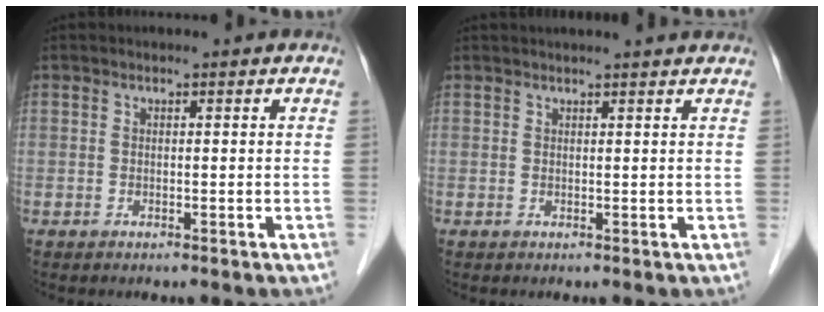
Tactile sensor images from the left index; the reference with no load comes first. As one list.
[{"total": 6.2, "force": [5.7, -0.2, 2.4], "torque": [-0.028, 0.029, 0.059]}]